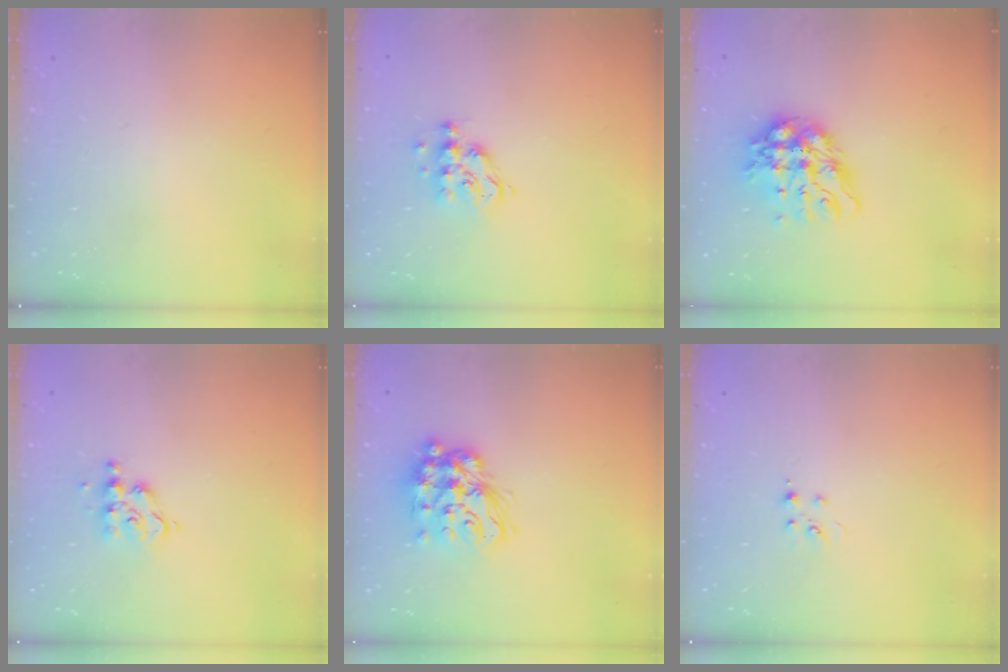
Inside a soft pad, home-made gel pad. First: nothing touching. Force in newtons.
{"total": 8.8, "press": 8.8, "slide": 0.4}
{"total": 13.0, "press": 12.9, "slide": 1.5}
{"total": 6.8, "press": 6.7, "slide": 0.6}
{"total": 17.0, "press": 16.9, "slide": 1.2}
{"total": 3.8, "press": 3.8, "slide": 0.5}